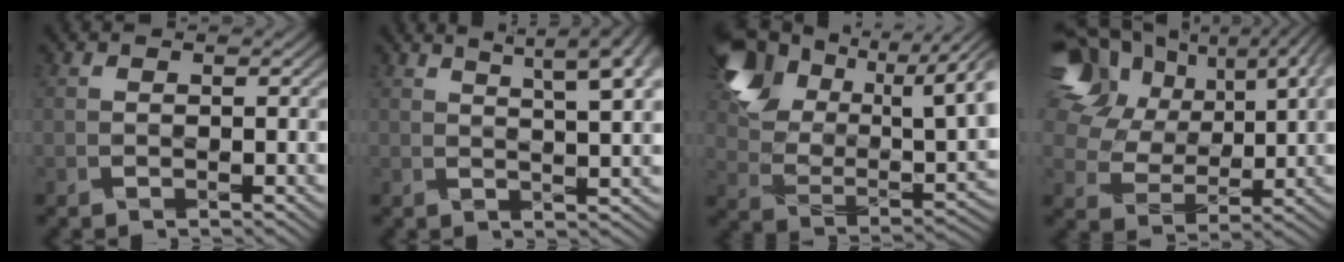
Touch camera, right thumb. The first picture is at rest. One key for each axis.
{"total": 11.1, "fx": 6.3, "fy": 3.5, "fz": 8.5, "tx": -0.104, "ty": 0.034, "tz": 0.069}
{"total": 15.5, "fx": 8.8, "fy": 8.0, "fz": 9.8, "tx": -0.217, "ty": 0.035, "tz": 0.161}
{"total": 20.4, "fx": 9.8, "fy": 12.7, "fz": 12.6, "tx": -0.309, "ty": 0.067, "tz": 0.183}